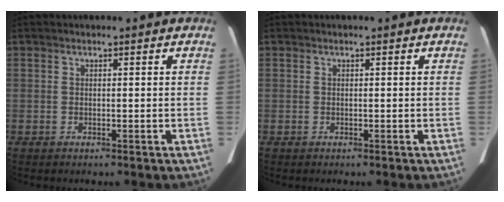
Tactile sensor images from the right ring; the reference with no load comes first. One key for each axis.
{"total": 0.0}